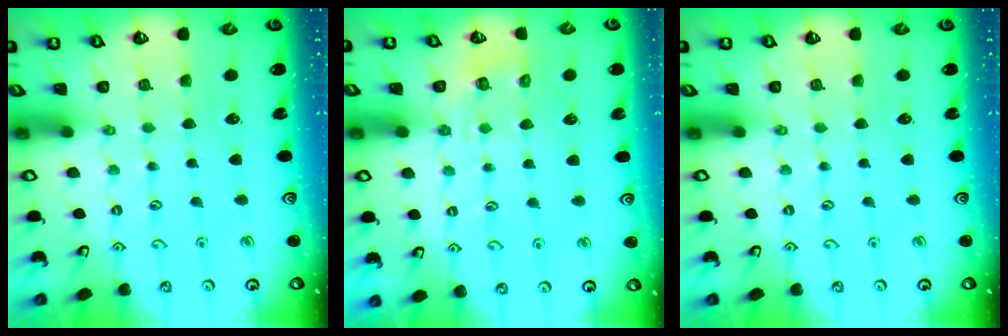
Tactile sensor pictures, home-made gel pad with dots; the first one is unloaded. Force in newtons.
{"total": 4.4, "press": 4.1, "slide": 1.5}
{"total": 0.0}